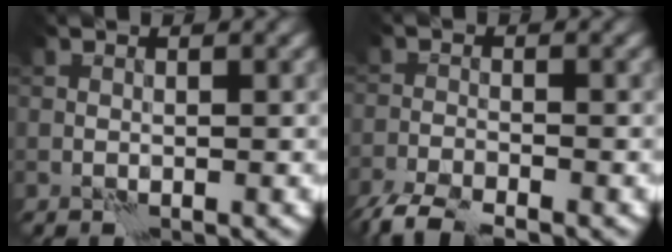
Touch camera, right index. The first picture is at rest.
{"total": 4.3, "force": [-3.7, 0.8, 2.0], "torque": [-0.036, -0.011, -0.081]}